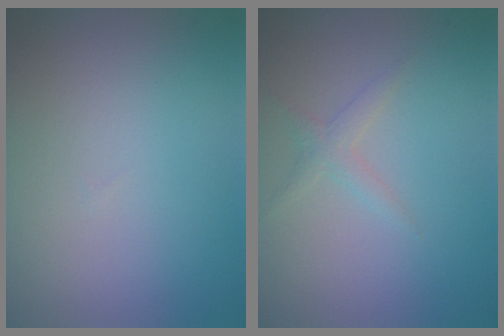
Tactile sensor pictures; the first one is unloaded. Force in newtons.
{"total": 1.3, "press": 1.3, "slide": 0.1}